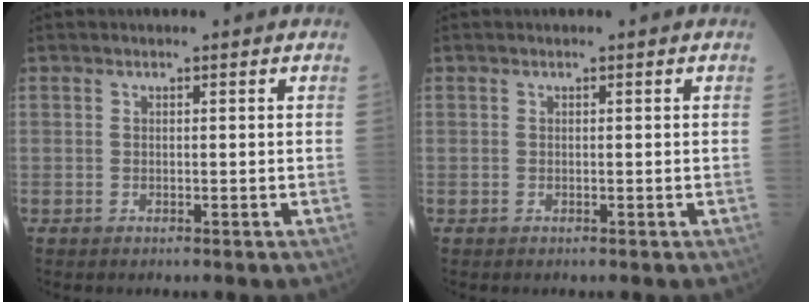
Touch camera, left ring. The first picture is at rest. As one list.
[{"total": 0.0}]